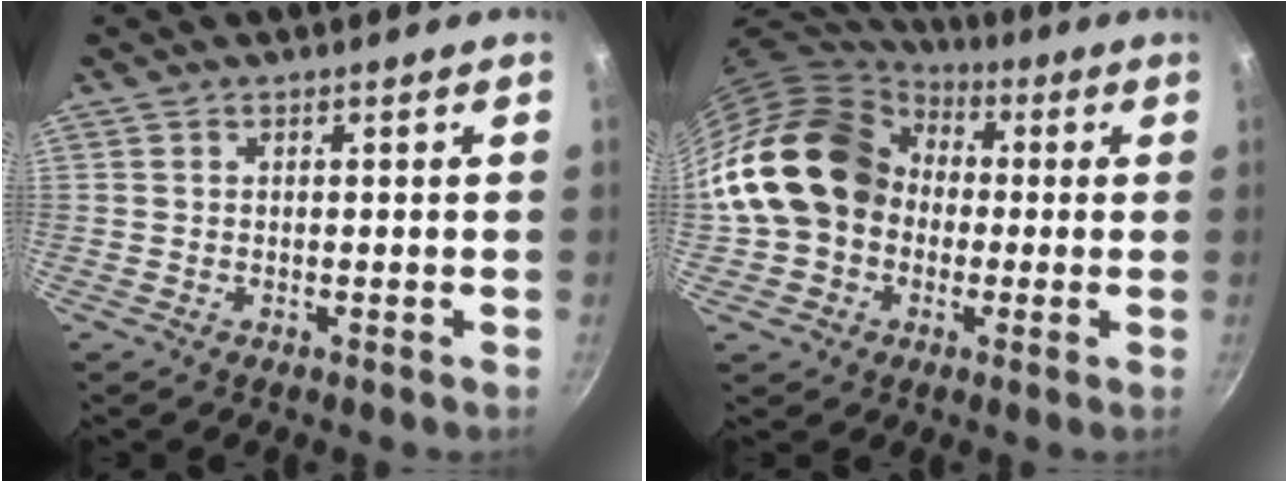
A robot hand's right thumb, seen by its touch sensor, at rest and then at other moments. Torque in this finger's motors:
{"motor_torque": [2.50, 2.51, 1.05, 0.60, 0.49]}